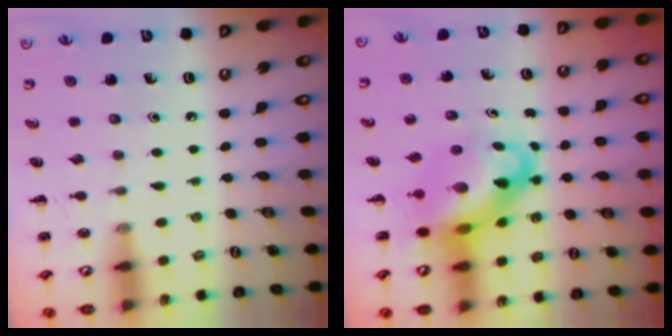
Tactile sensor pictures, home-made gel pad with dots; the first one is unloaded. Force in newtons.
{"total": 7.7, "press": 7.4, "slide": 2.3}